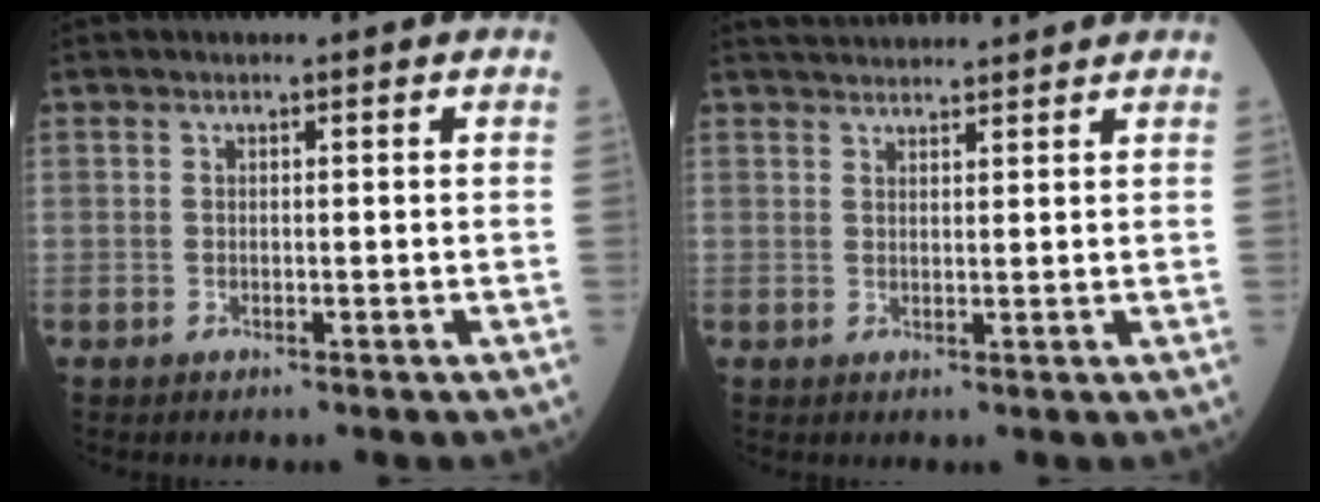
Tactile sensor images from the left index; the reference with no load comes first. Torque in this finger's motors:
{"motor_torque": [-0.53, -0.52, -0.02, 0.00]}